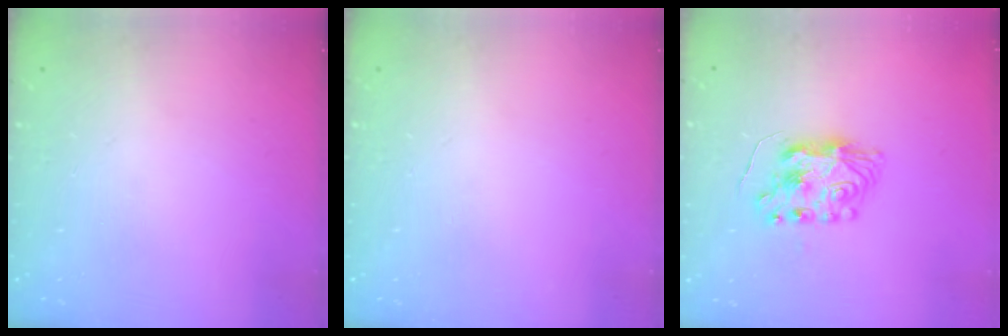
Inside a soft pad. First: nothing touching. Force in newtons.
{"total": 0.0}
{"total": 8.8, "press": 8.8, "slide": 0.6}